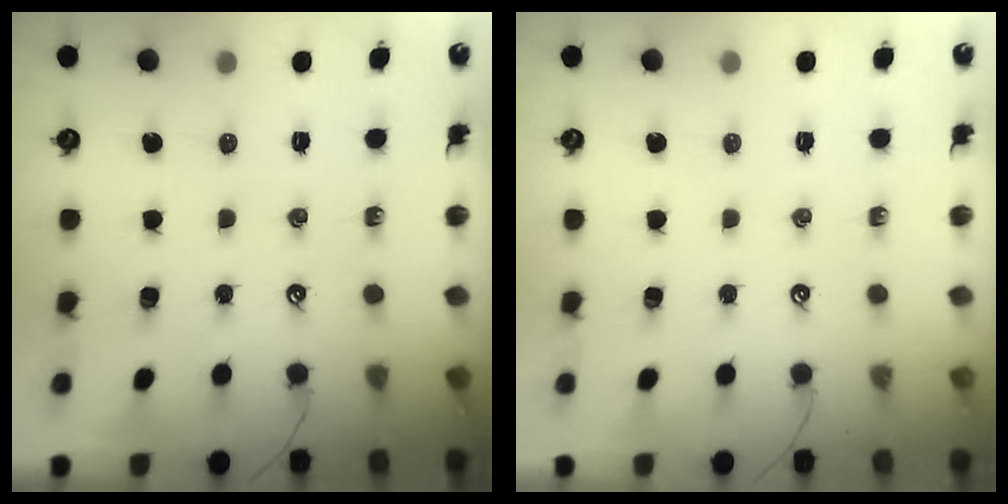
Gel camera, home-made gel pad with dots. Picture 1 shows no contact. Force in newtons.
{"total": 0.0}